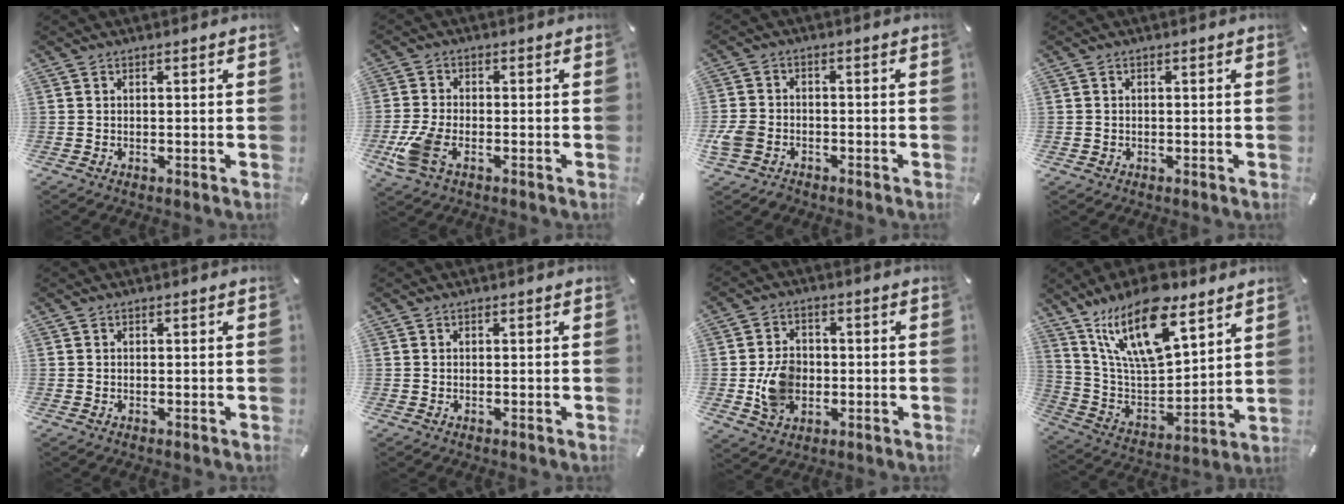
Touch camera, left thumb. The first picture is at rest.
{"total": 7.2, "force": [-3.1, 3.8, 5.3], "torque": [-0.128, -0.004, -0.057]}
{"total": 5.7, "force": [-2.6, 4.4, 2.4], "torque": [-0.066, 0.010, -0.051]}
{"total": 0.6, "force": [-0.1, 0.6, 0.1], "torque": [-0.001, 0.005, -0.003]}
{"total": 0.0}
{"total": 0.0}
{"total": 9.4, "force": [-1.3, 7.7, 5.3], "torque": [-0.111, 0.007, -0.023]}
{"total": 21.9, "force": [13.5, 9.9, 14.1], "torque": [-0.288, -0.072, 0.233]}